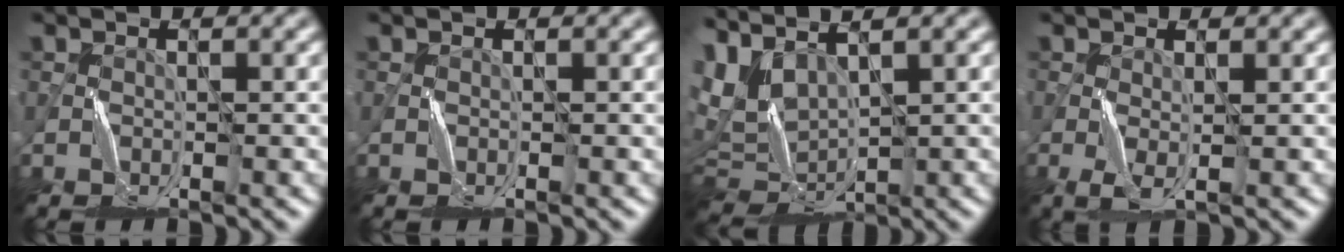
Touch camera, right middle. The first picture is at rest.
{"total": 0.0}
{"total": 5.1, "force": [2.2, 2.8, 3.6], "torque": [-0.093, 0.000, 0.047]}
{"total": 1.4, "force": [-0.3, 0.2, 1.4], "torque": [-0.043, -0.004, -0.006]}